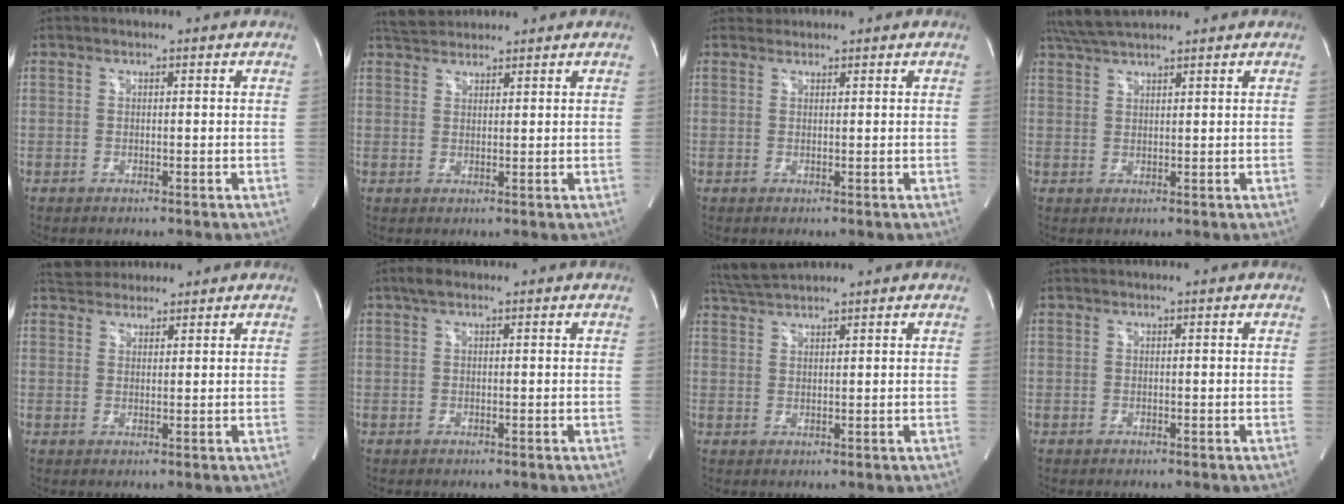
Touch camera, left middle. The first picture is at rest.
{"total": 3.7, "force": [3.6, 1.0, 0.5], "torque": [-0.018, 0.025, 0.067]}
{"total": 1.0, "force": [0.9, 0.3, -0.4], "torque": [-0.003, 0.009, 0.014]}
{"total": 6.1, "force": [5.4, 0.6, 2.8], "torque": [-0.061, 0.029, 0.104]}
{"total": 4.3, "force": [3.9, 1.8, 0.6], "torque": [-0.013, 0.026, 0.067]}
{"total": 1.9, "force": [1.2, 0.7, 1.3], "torque": [-0.031, 0.019, 0.021]}
{"total": 4.1, "force": [3.9, -0.3, 1.1], "torque": [-0.033, 0.018, 0.081]}
{"total": 0.0}